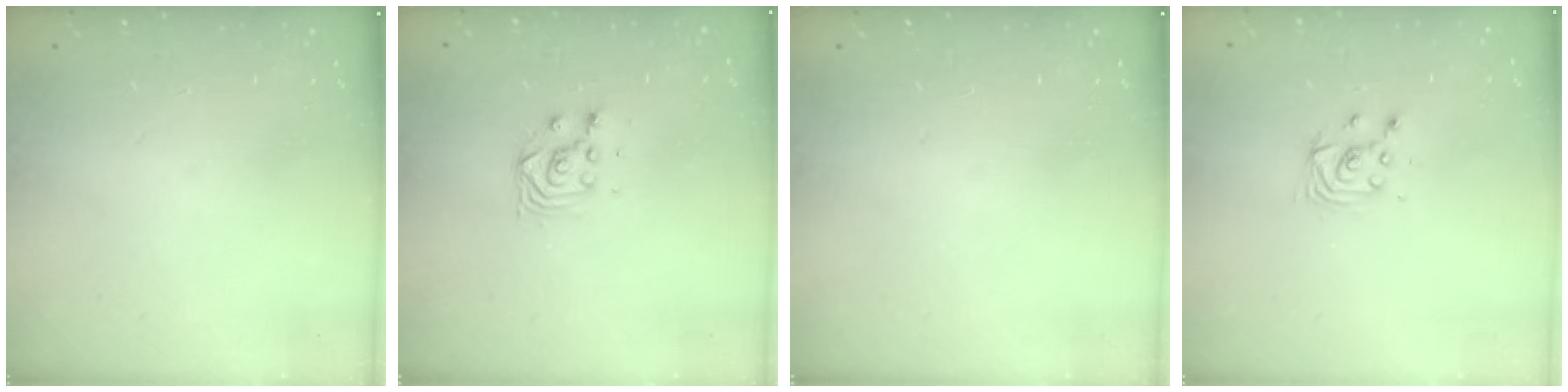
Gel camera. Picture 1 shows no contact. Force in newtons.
{"total": 3.5, "press": 3.5, "slide": 0.0}
{"total": 0.0}
{"total": 3.3, "press": 3.3, "slide": 0.3}